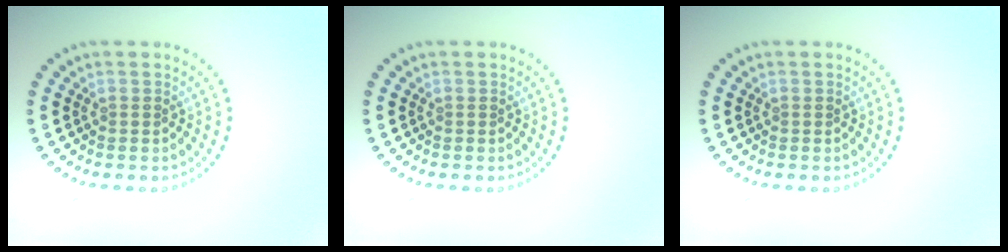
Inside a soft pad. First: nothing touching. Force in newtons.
{"total": 0.0}
{"total": 0.0}